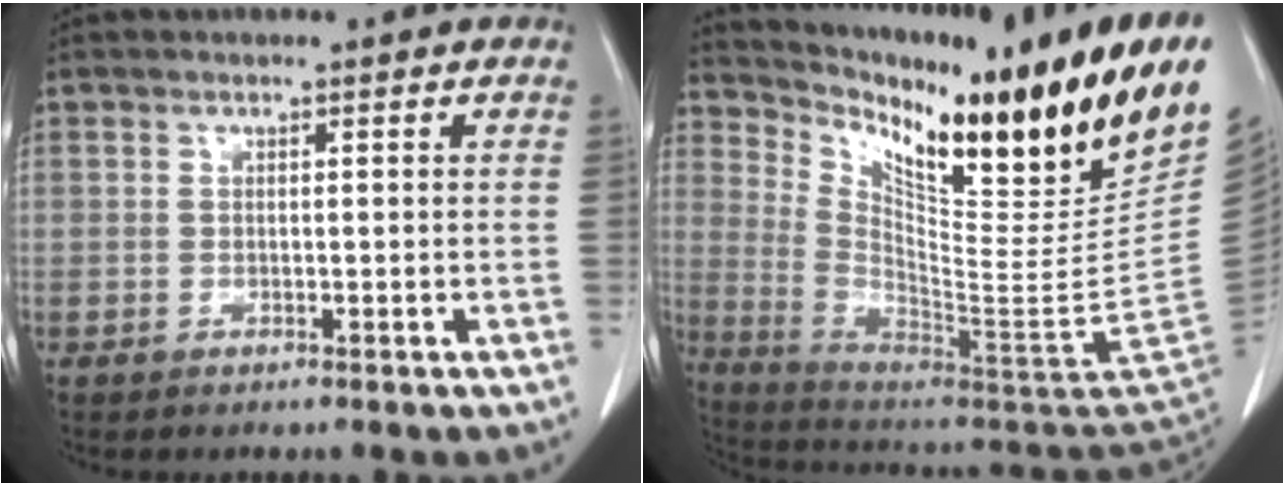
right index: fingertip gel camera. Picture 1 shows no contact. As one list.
[{"total": 28.1, "force": [17.7, 0.8, 21.8], "torque": [-0.329, -0.043, 0.276]}]